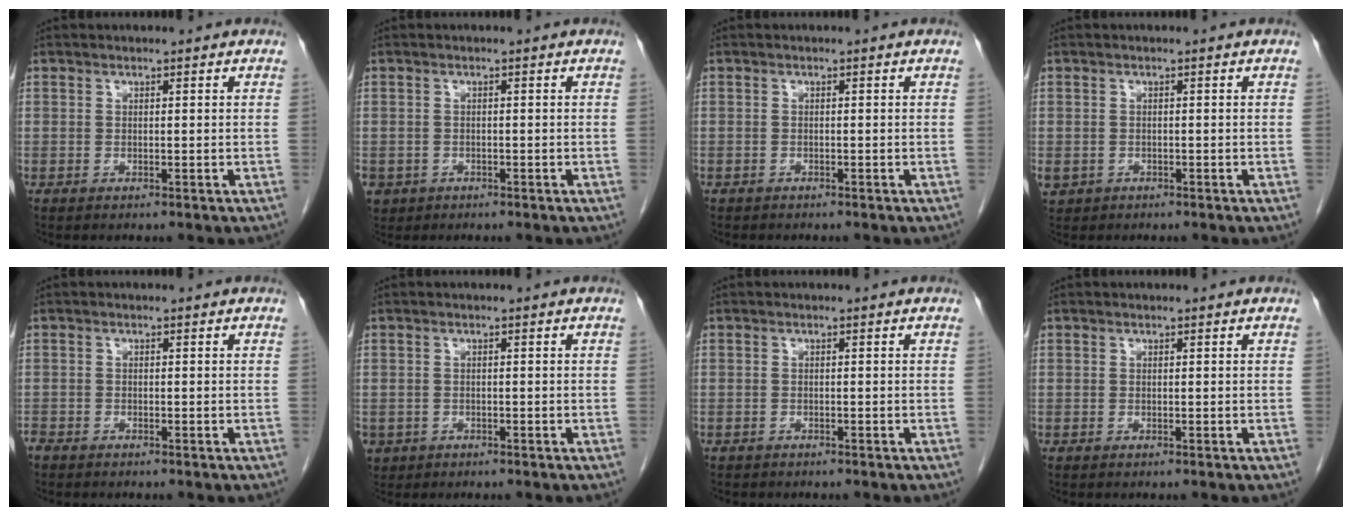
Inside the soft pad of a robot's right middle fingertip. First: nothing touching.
{"total": 3.7, "force": [-2.0, 3.0, 0.8], "torque": [-0.018, 0.001, -0.030]}
{"total": 0.8, "force": [-0.7, 0.4, 0.1], "torque": [-0.017, -0.001, -0.012]}
{"total": 3.0, "force": [-1.6, 2.5, 0.6], "torque": [-0.016, 0.000, -0.023]}
{"total": 1.9, "force": [-1.7, 0.9, 0.4], "torque": [-0.016, -0.003, -0.032]}
{"total": 2.8, "force": [-1.5, 2.3, 0.5], "torque": [-0.011, 0.000, -0.022]}
{"total": 1.1, "force": [-1.0, 0.6, 0.2], "torque": [-0.017, -0.001, -0.014]}
{"total": 0.0}